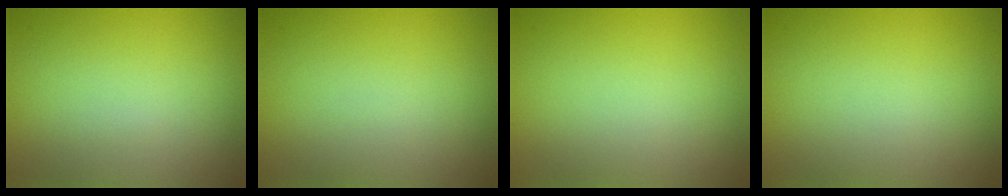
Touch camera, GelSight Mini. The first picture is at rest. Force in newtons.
{"total": 0.0}
{"total": 0.0}
{"total": 0.0}